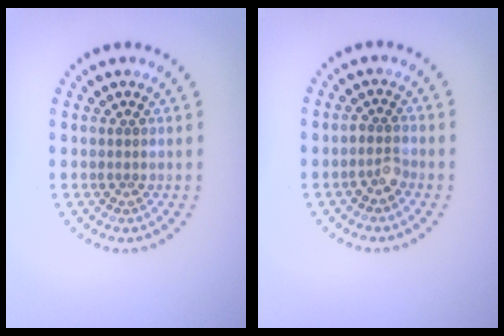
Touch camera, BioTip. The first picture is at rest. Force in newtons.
{"total": 1.5, "press": 1.3, "slide": 0.8}